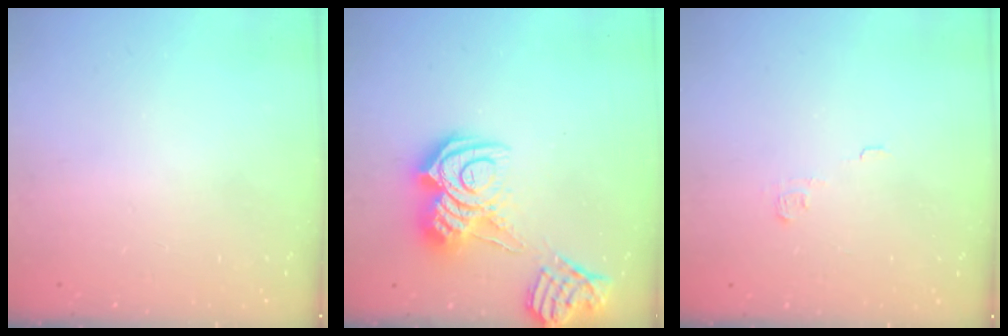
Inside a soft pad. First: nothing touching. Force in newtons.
{"total": 15.0, "press": 14.9, "slide": 1.8}
{"total": 2.8, "press": 2.8, "slide": 0.4}